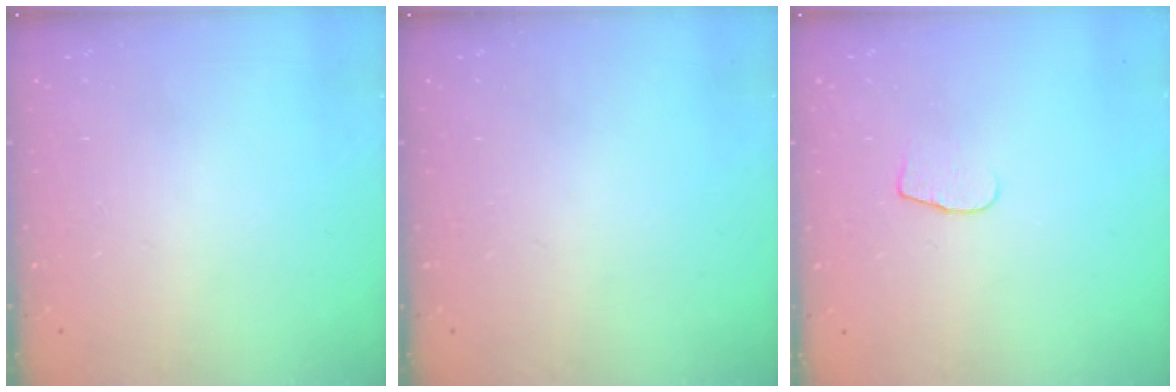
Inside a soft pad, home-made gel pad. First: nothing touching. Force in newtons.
{"total": 0.0}
{"total": 5.4, "press": 5.4, "slide": 0.5}